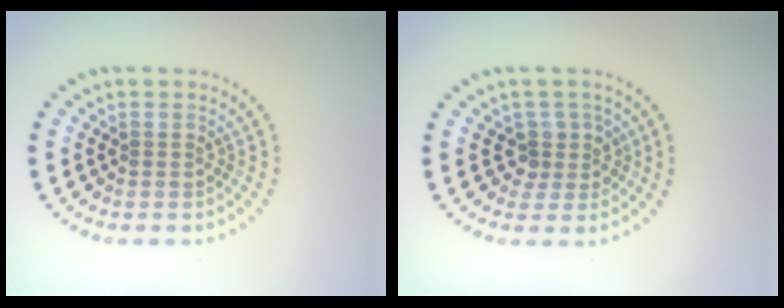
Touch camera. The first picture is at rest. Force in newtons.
{"total": 2.3, "press": 1.7, "slide": 1.5}